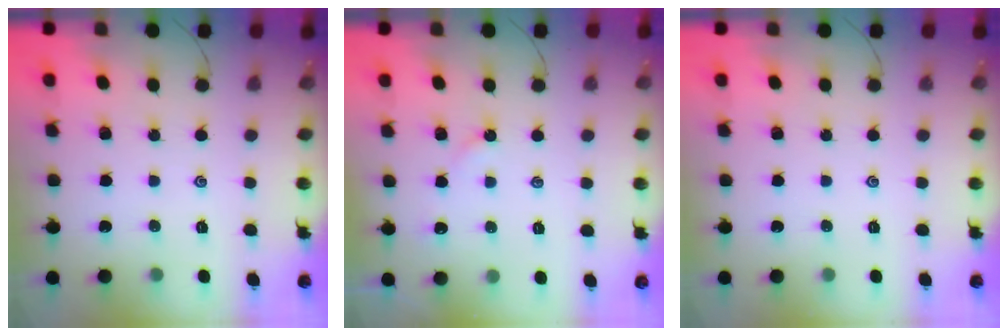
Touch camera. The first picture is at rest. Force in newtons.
{"total": 2.0, "press": 1.9, "slide": 0.3}
{"total": 0.0}